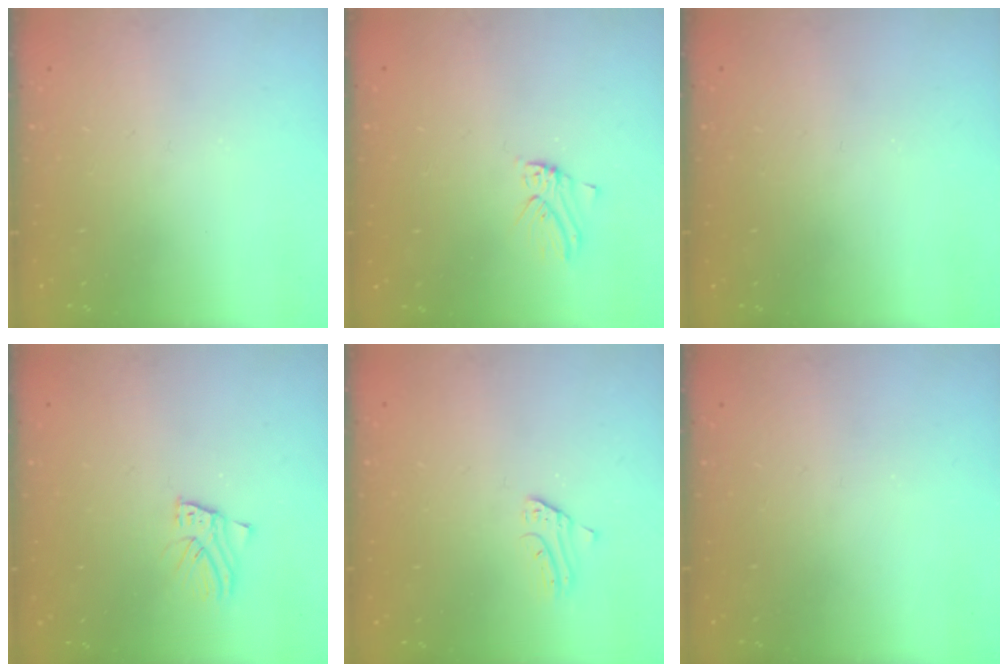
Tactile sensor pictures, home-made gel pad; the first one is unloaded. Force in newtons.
{"total": 2.2, "press": 2.2, "slide": 0.1}
{"total": 0.0}
{"total": 3.8, "press": 3.8, "slide": 0.2}
{"total": 2.3, "press": 2.3, "slide": 0.2}
{"total": 0.0}